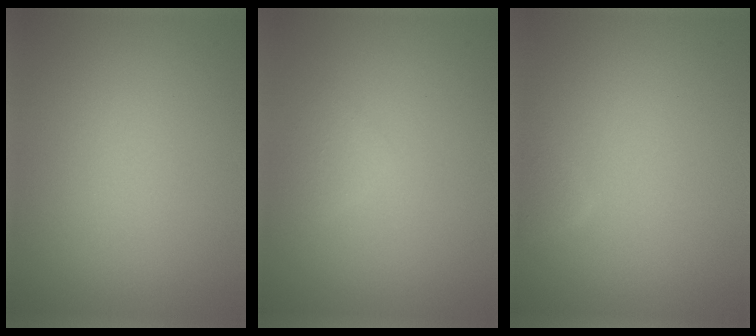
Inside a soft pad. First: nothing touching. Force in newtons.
{"total": 1.1, "press": 1.1, "slide": 0.1}
{"total": 1.1, "press": 1.1, "slide": 0.1}